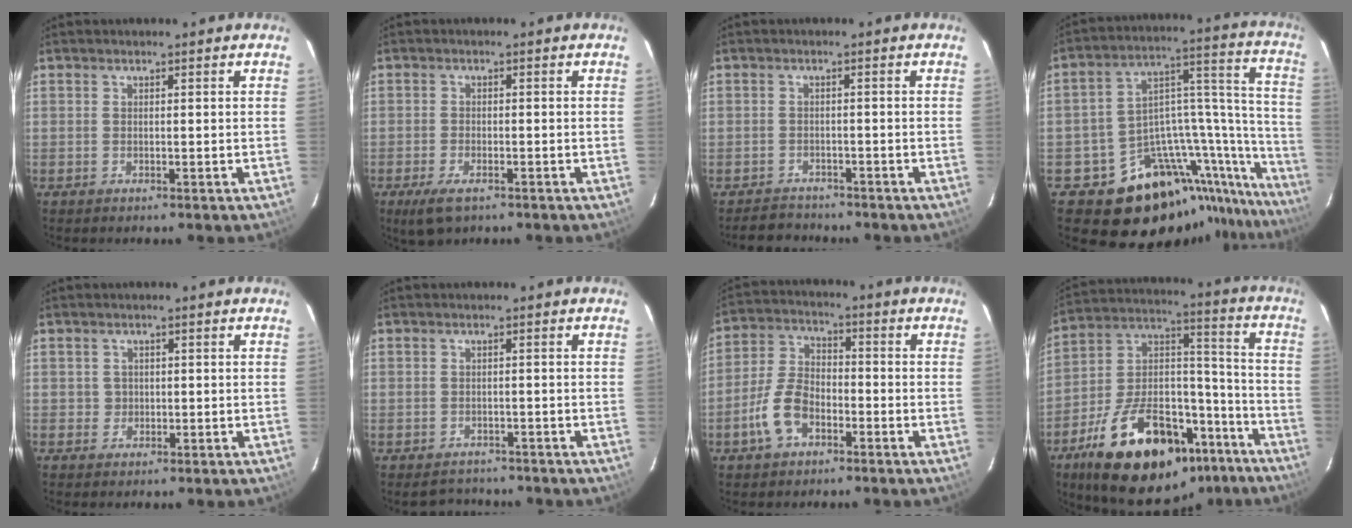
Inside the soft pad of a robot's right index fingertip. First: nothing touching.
{"total": 5.0, "force": [-3.2, 2.1, 3.2], "torque": [-0.078, -0.014, -0.057]}
{"total": 4.2, "force": [-3.6, 2.2, 0.0], "torque": [-0.009, 0.021, -0.058]}
{"total": 25.4, "force": [-19.1, 11.7, 12.1], "torque": [-0.117, 0.062, -0.273]}
{"total": 1.5, "force": [0.1, 1.5, 0.0], "torque": [0.008, 0.004, 0.004]}
{"total": 3.2, "force": [-2.4, 2.0, -0.2], "torque": [0.007, 0.018, -0.034]}
{"total": 8.9, "force": [-4.3, 5.3, 5.7], "torque": [-0.125, 0.017, -0.081]}
{"total": 29.2, "force": [-18.7, 14.0, 17.5], "torque": [-0.306, 0.044, -0.271]}